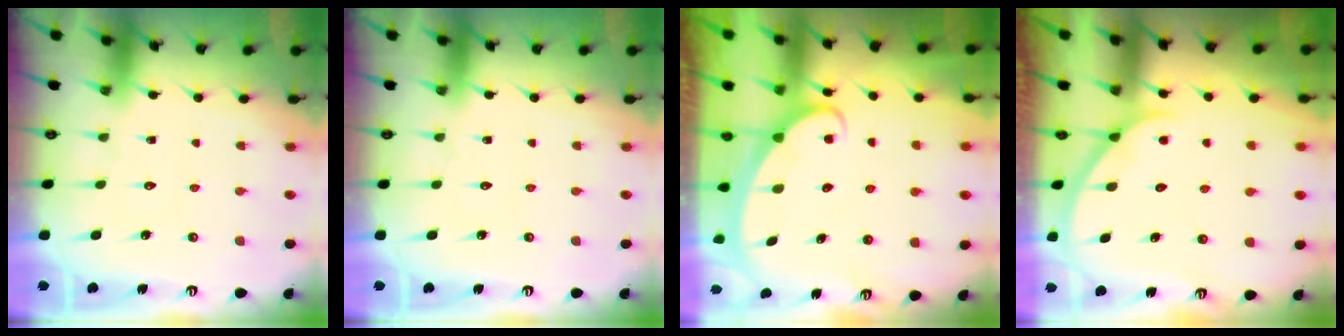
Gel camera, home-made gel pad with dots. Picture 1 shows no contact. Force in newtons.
{"total": 0.0}
{"total": 2.4, "press": 2.4, "slide": 0.4}
{"total": 2.0, "press": 2.0, "slide": 0.1}